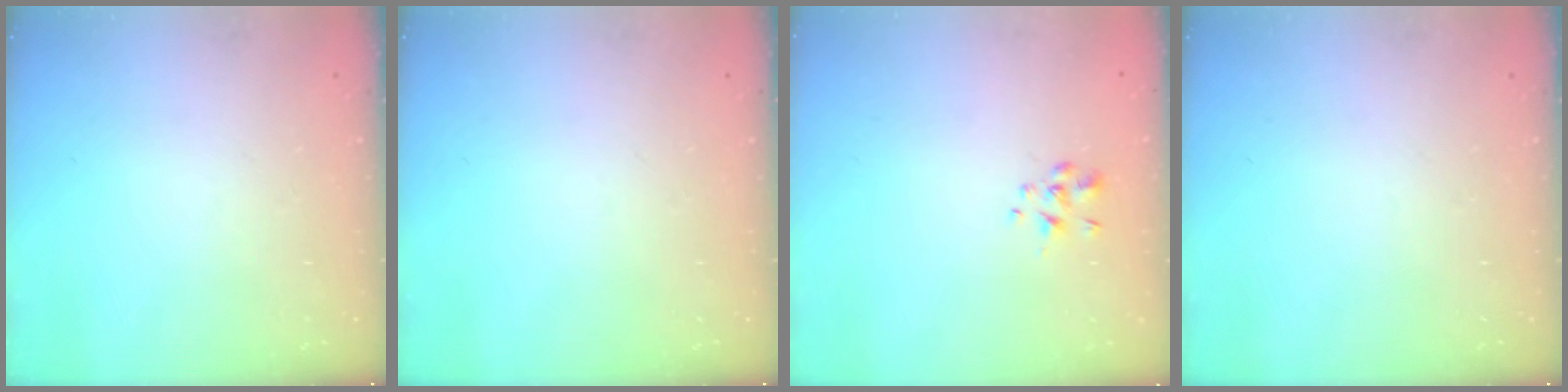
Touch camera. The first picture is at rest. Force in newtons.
{"total": 0.0}
{"total": 1.6, "press": 1.4, "slide": 0.7}
{"total": 0.0}